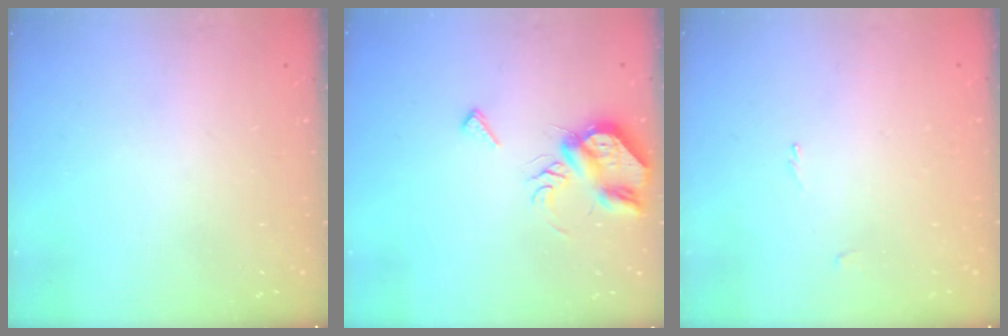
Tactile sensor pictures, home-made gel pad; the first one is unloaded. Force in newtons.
{"total": 10.1, "press": 10.1, "slide": 0.8}
{"total": 0.8, "press": 0.7, "slide": 0.4}